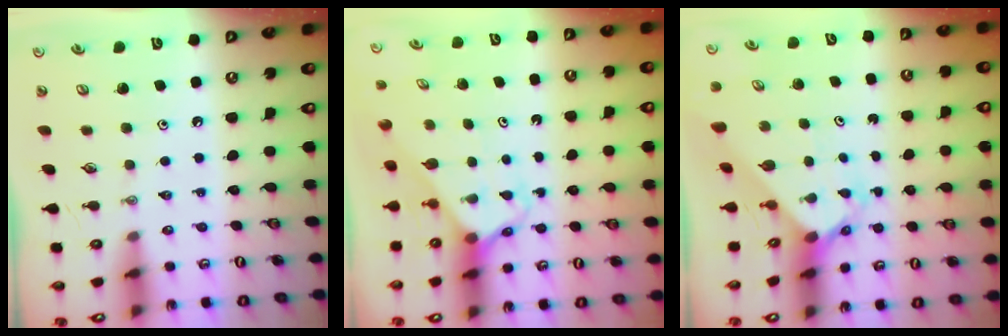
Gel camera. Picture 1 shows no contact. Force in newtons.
{"total": 2.5, "press": 2.5, "slide": 0.2}
{"total": 2.3, "press": 2.3, "slide": 0.2}